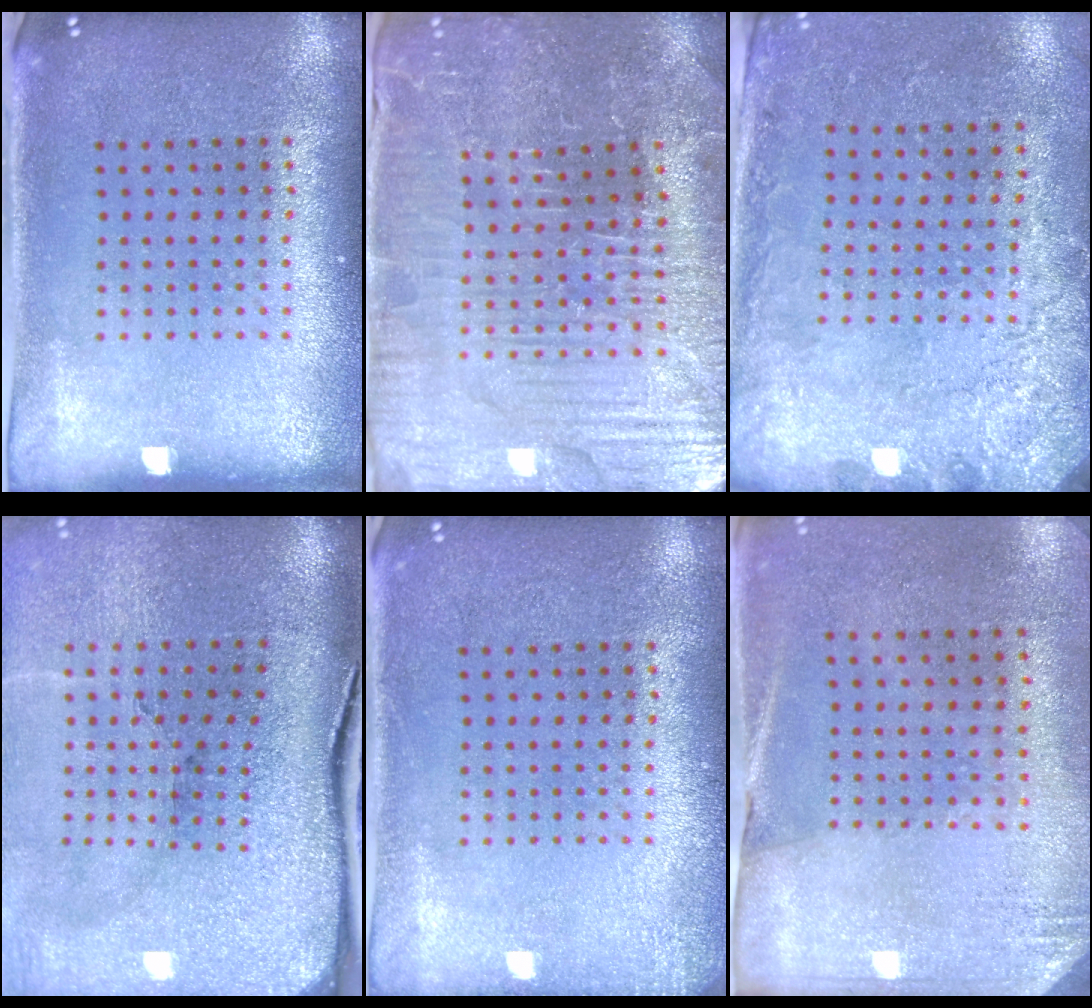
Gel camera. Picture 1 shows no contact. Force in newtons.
{"total": 4.1, "press": 4.1, "slide": 0.5}
{"total": 2.7, "press": 2.0, "slide": 1.8}
{"total": 4.5, "press": 3.6, "slide": 2.6}
{"total": 1.4, "press": 1.4, "slide": 0.2}
{"total": 2.6, "press": 2.3, "slide": 1.2}